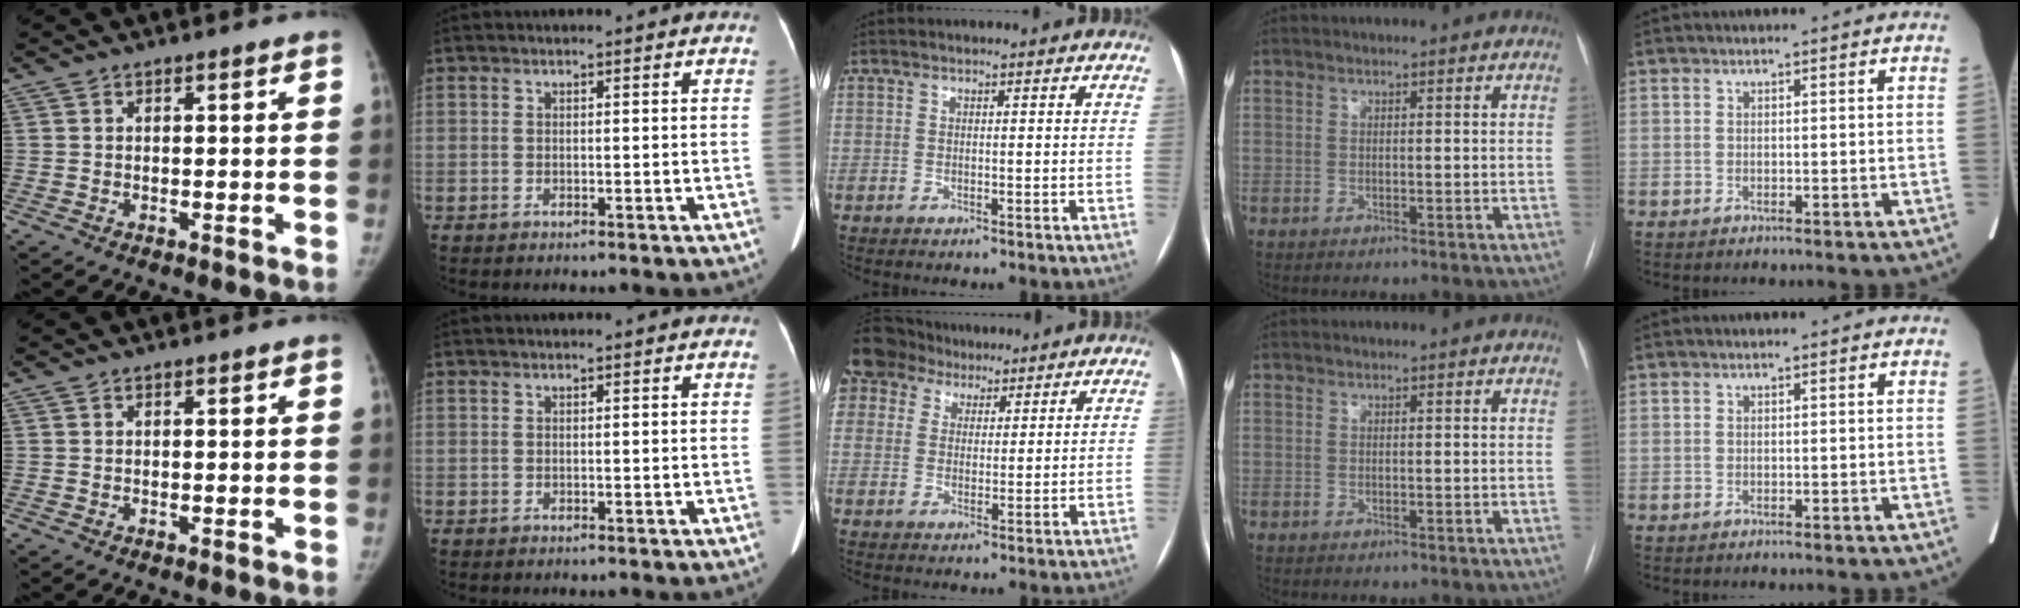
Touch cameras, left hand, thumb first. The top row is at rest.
{"middle": {"total": 10.1, "force": [6.9, 7.1, 2.0], "torque": [-0.057, 0.042, 0.129]}}